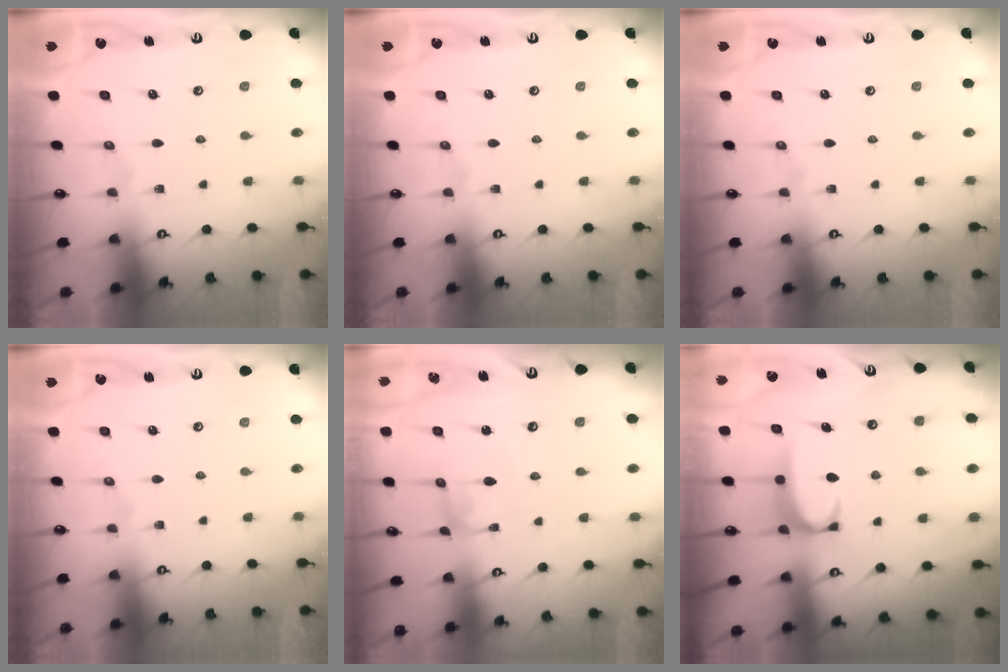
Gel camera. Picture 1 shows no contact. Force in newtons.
{"total": 0.0}
{"total": 0.0}
{"total": 0.0}
{"total": 2.2, "press": 2.2, "slide": 0.1}
{"total": 1.7, "press": 1.6, "slide": 0.5}